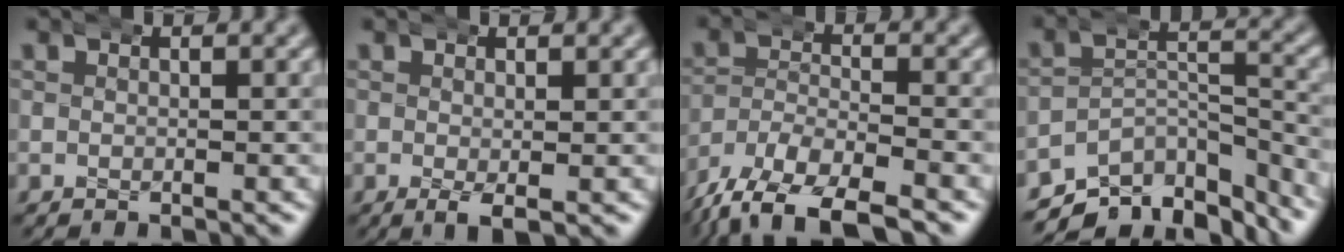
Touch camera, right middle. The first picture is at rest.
{"total": 1.7, "force": [-0.6, 0.4, 1.6], "torque": [-0.030, -0.013, -0.004]}
{"total": 9.2, "force": [-6.7, 4.2, 4.6], "torque": [-0.086, -0.031, -0.097]}
{"total": 10.7, "force": [-8.1, 5.4, 4.4], "torque": [-0.051, -0.026, -0.123]}